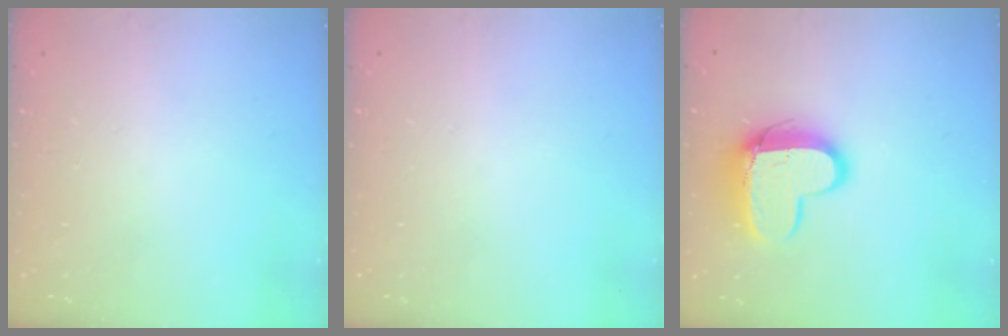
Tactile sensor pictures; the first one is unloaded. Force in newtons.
{"total": 0.0}
{"total": 13.2, "press": 13.2, "slide": 1.2}